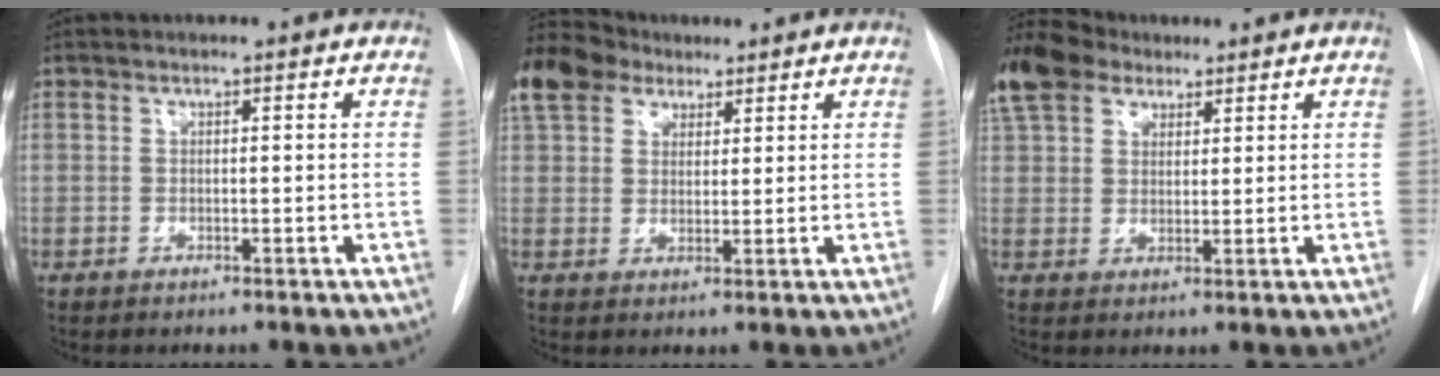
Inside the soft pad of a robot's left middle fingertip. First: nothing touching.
{"total": 10.4, "force": [7.8, 6.1, 3.2], "torque": [-0.082, 0.042, 0.148]}
{"total": 11.2, "force": [8.4, 6.4, 3.7], "torque": [-0.098, 0.036, 0.162]}